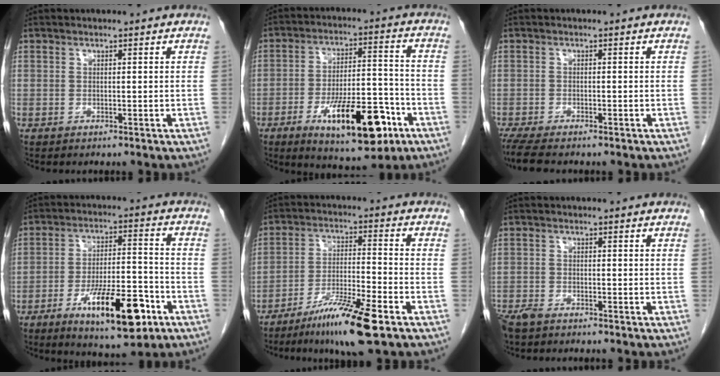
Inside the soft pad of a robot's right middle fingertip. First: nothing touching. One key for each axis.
{"total": 15.3, "fx": -7.3, "fy": 4.6, "fz": 12.6, "tx": -0.198, "ty": 0.003, "tz": -0.106}
{"total": 5.6, "fx": -4.5, "fy": 1.1, "fz": 3.1, "tx": -0.059, "ty": -0.016, "tz": -0.073}
{"total": 13.9, "fx": -6.8, "fy": 3.5, "fz": 11.5, "tx": -0.189, "ty": -0.002, "tz": -0.103}
{"total": 11.3, "fx": -7.3, "fy": 0.3, "fz": 8.7, "tx": -0.161, "ty": -0.029, "tz": -0.128}
{"total": 4.0, "fx": -3.4, "fy": 1.0, "fz": 1.9, "tx": -0.035, "ty": -0.009, "tz": -0.058}